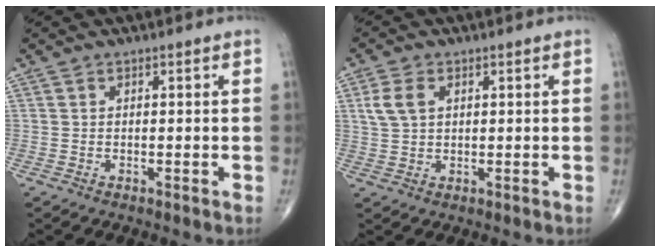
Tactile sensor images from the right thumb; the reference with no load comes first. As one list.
[{"total": 4.7, "force": [1.5, 3.1, 3.3], "torque": [-0.068, 0.005, 0.031]}]